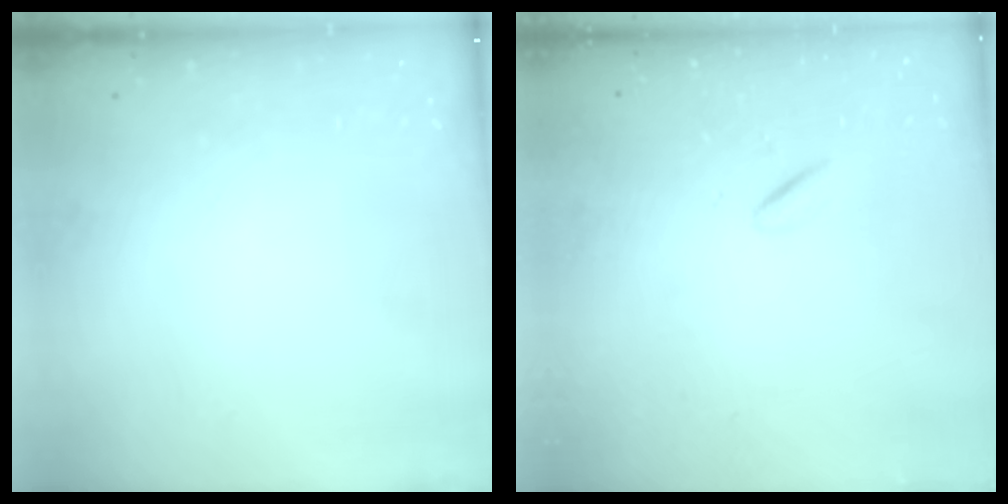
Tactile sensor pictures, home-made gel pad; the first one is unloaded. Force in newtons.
{"total": 1.5, "press": 1.3, "slide": 0.7}